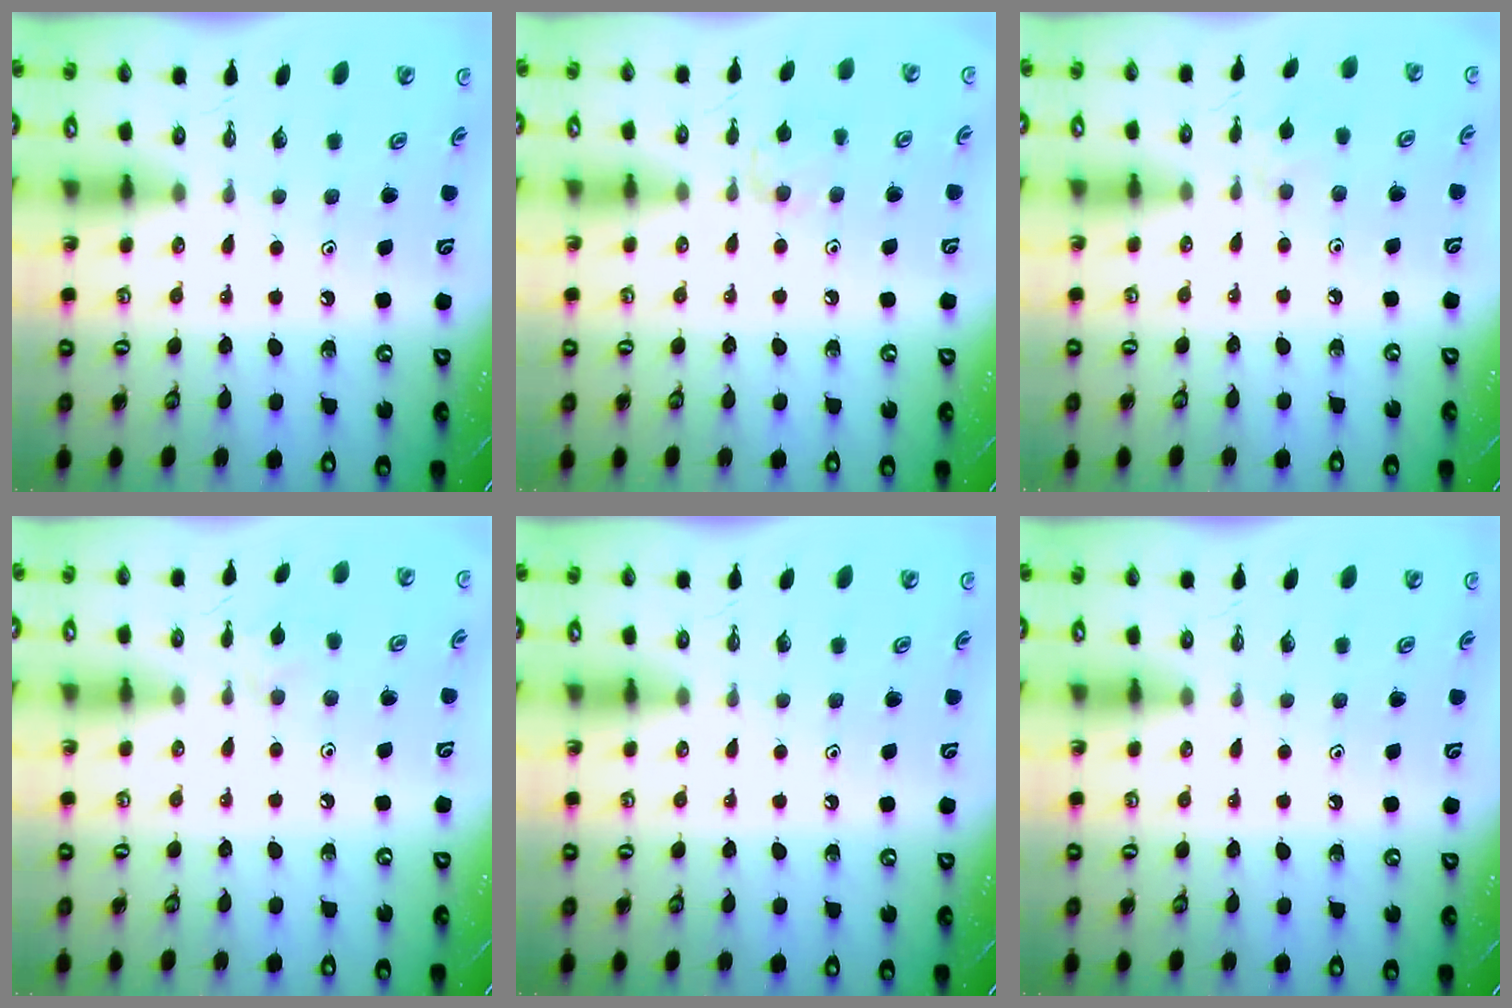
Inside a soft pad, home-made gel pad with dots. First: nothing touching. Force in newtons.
{"total": 6.4, "press": 6.3, "slide": 0.8}
{"total": 6.5, "press": 6.4, "slide": 0.9}
{"total": 6.2, "press": 6.1, "slide": 0.9}
{"total": 0.0}
{"total": 0.0}